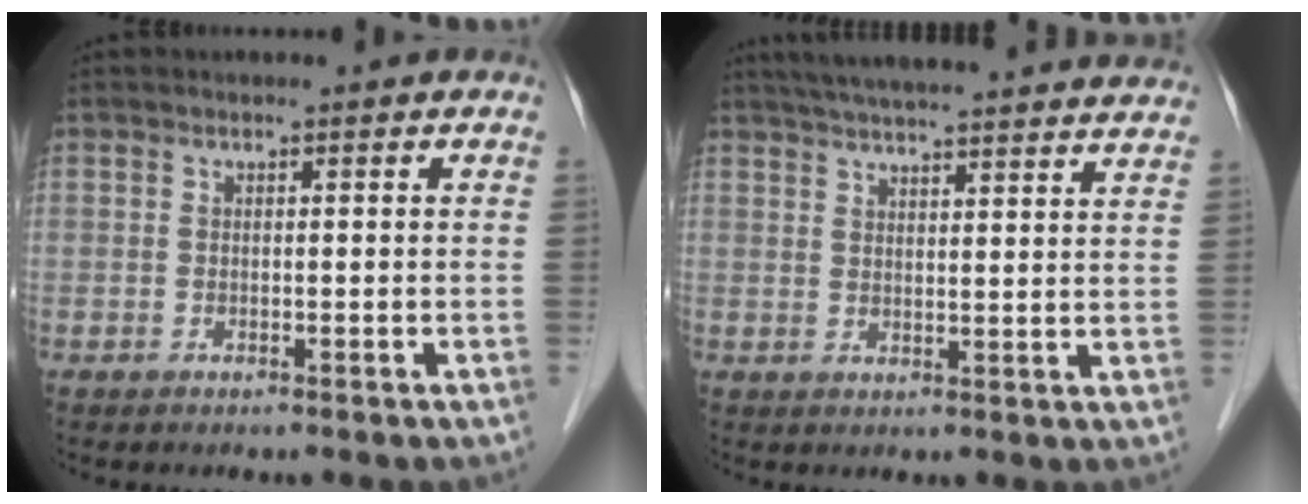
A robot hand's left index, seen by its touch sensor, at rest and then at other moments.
{"total": 25.1, "force": [22.9, 2.0, 10.0], "torque": [-0.160, 0.000, 0.289]}